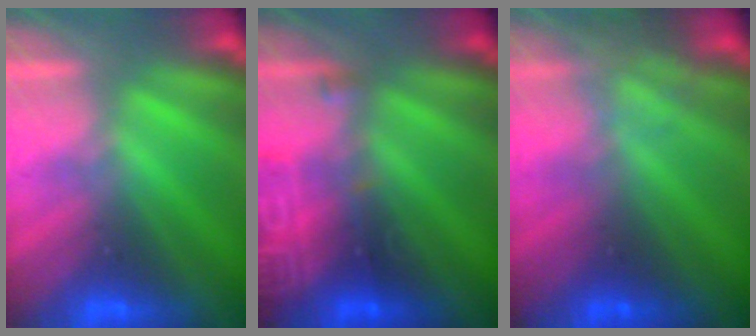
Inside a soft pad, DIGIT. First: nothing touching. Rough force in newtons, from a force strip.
{"total": 3.0}
{"total": 2.3}